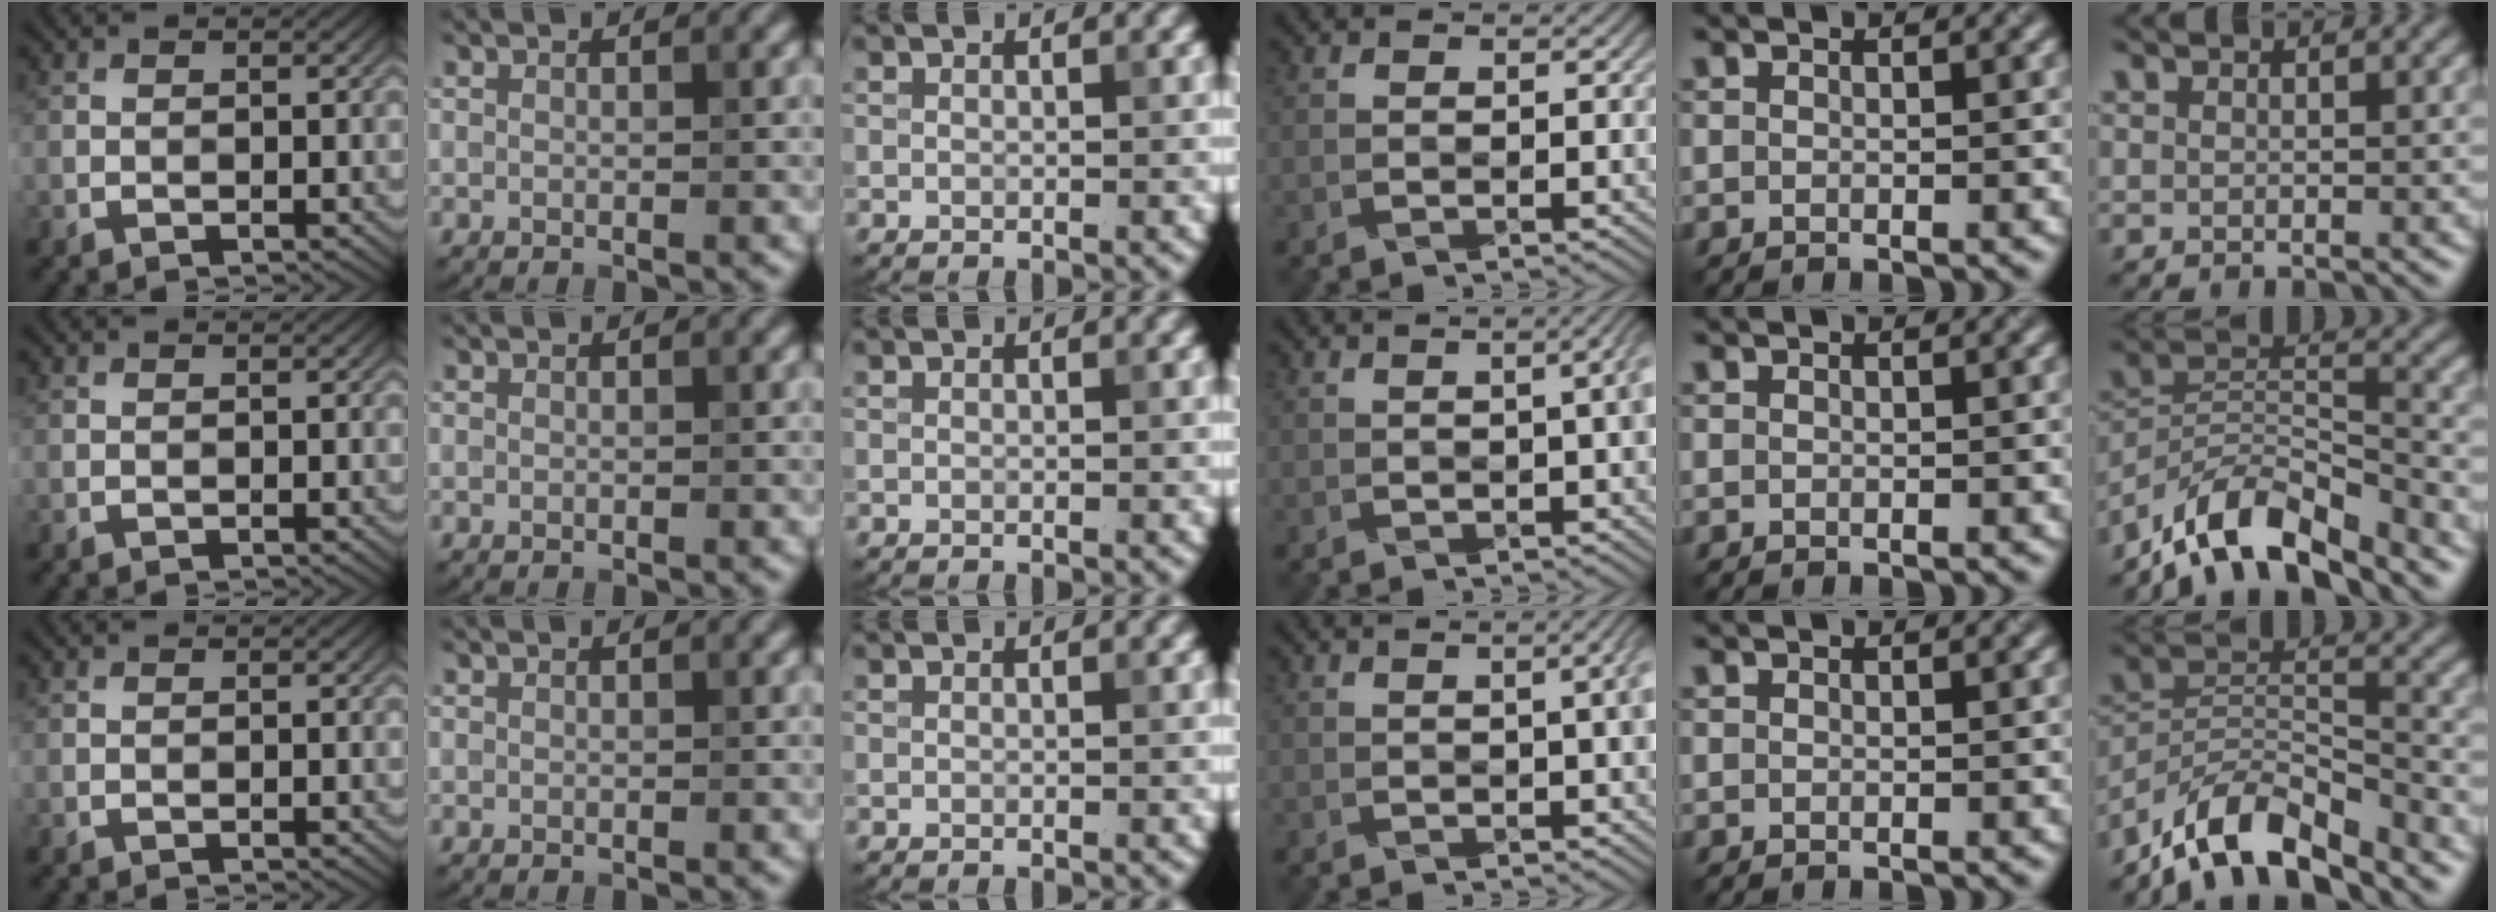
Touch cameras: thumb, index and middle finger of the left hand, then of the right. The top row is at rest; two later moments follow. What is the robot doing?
{"motion": "wrap", "object": "ribbon"}